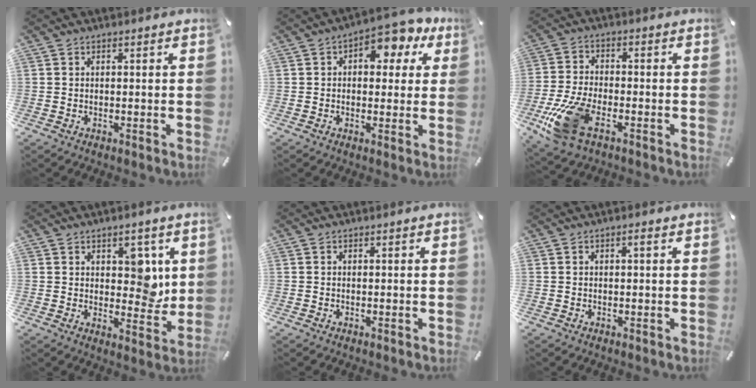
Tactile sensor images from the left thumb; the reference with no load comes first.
{"total": 8.5, "force": [3.7, 5.3, 5.6], "torque": [-0.064, -0.020, 0.056]}
{"total": 13.6, "force": [-5.8, 7.2, 10.1], "torque": [-0.214, 0.010, -0.096]}
{"total": 7.3, "force": [2.8, 5.1, 4.5], "torque": [-0.037, -0.015, 0.041]}
{"total": 0.0}
{"total": 0.6, "force": [0.3, 0.2, 0.5], "torque": [-0.010, 0.002, 0.004]}